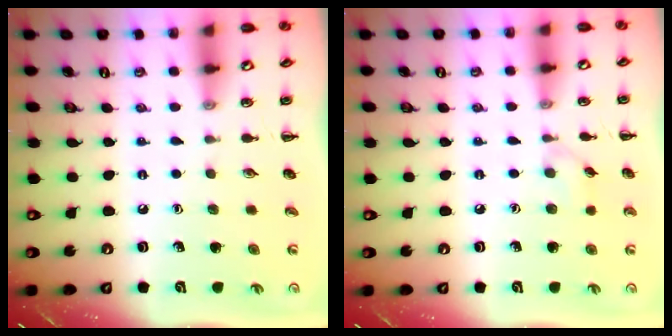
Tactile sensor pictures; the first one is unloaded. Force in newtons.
{"total": 5.4, "press": 5.0, "slide": 2.0}